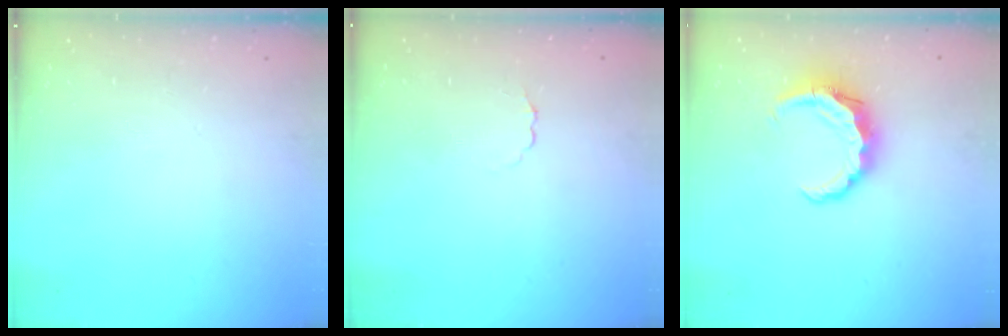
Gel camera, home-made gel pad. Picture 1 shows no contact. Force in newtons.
{"total": 1.7, "press": 1.7, "slide": 0.5}
{"total": 9.5, "press": 9.3, "slide": 1.8}